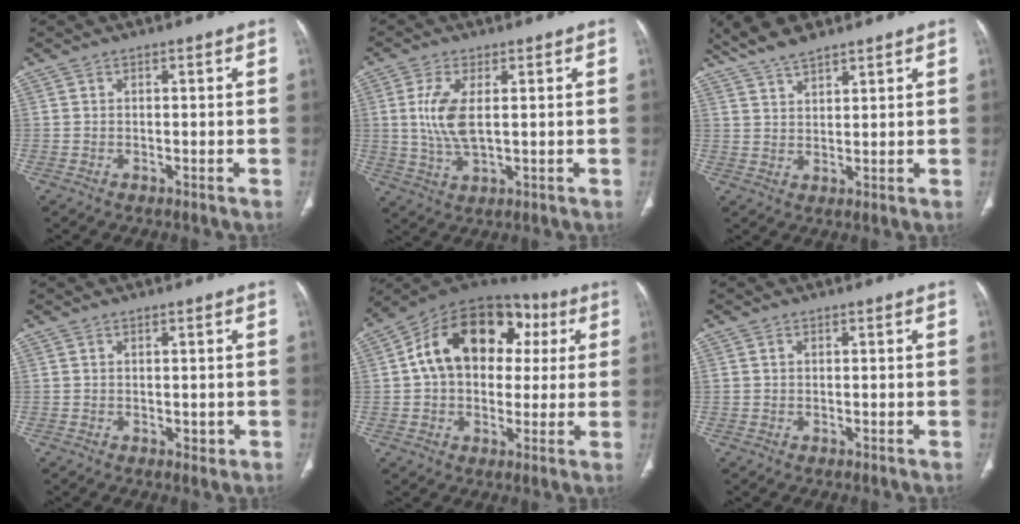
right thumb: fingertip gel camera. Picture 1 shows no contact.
{"total": 7.6, "force": [1.1, 3.1, 6.9], "torque": [-0.158, -0.009, 0.027]}
{"total": 7.0, "force": [5.7, 1.9, 3.5], "torque": [-0.064, -0.013, 0.112]}
{"total": 1.3, "force": [0.2, 0.8, 1.0], "torque": [-0.013, -0.003, 0.007]}
{"total": 20.7, "force": [4.3, 14.3, 14.3], "torque": [-0.197, 0.034, 0.058]}
{"total": 0.6, "force": [0.2, 0.5, 0.3], "torque": [-0.003, 0.002, 0.005]}